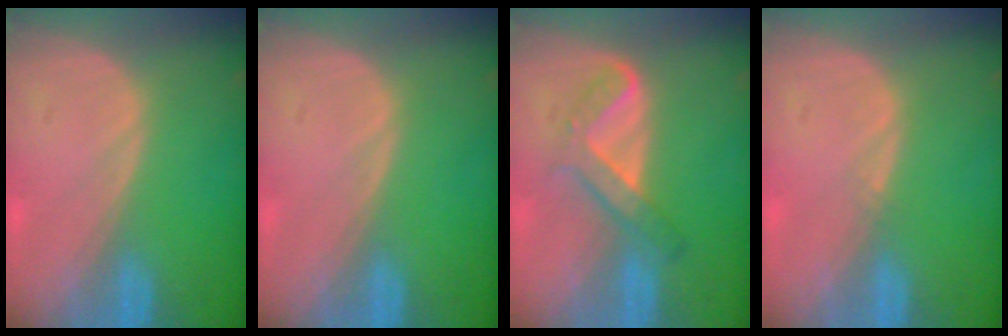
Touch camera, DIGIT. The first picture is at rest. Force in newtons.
{"total": 0.0}
{"total": 5.1, "press": 4.9, "slide": 1.2}
{"total": 0.6, "press": 0.5, "slide": 0.4}